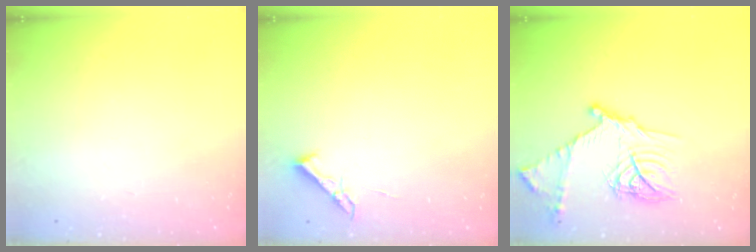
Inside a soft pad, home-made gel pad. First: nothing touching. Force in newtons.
{"total": 4.3, "press": 4.2, "slide": 0.7}
{"total": 18.3, "press": 18.2, "slide": 1.7}